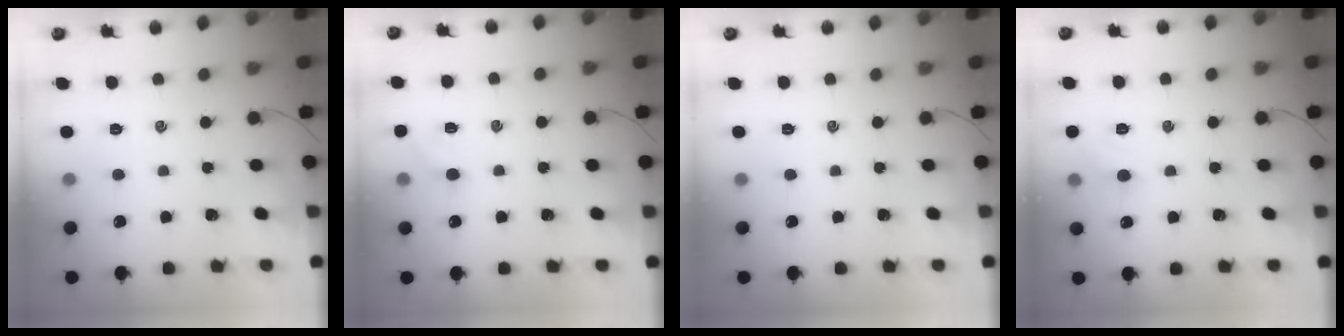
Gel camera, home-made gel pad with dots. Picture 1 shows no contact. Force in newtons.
{"total": 4.9, "press": 4.8, "slide": 0.9}
{"total": 0.0}
{"total": 4.5, "press": 4.3, "slide": 1.2}